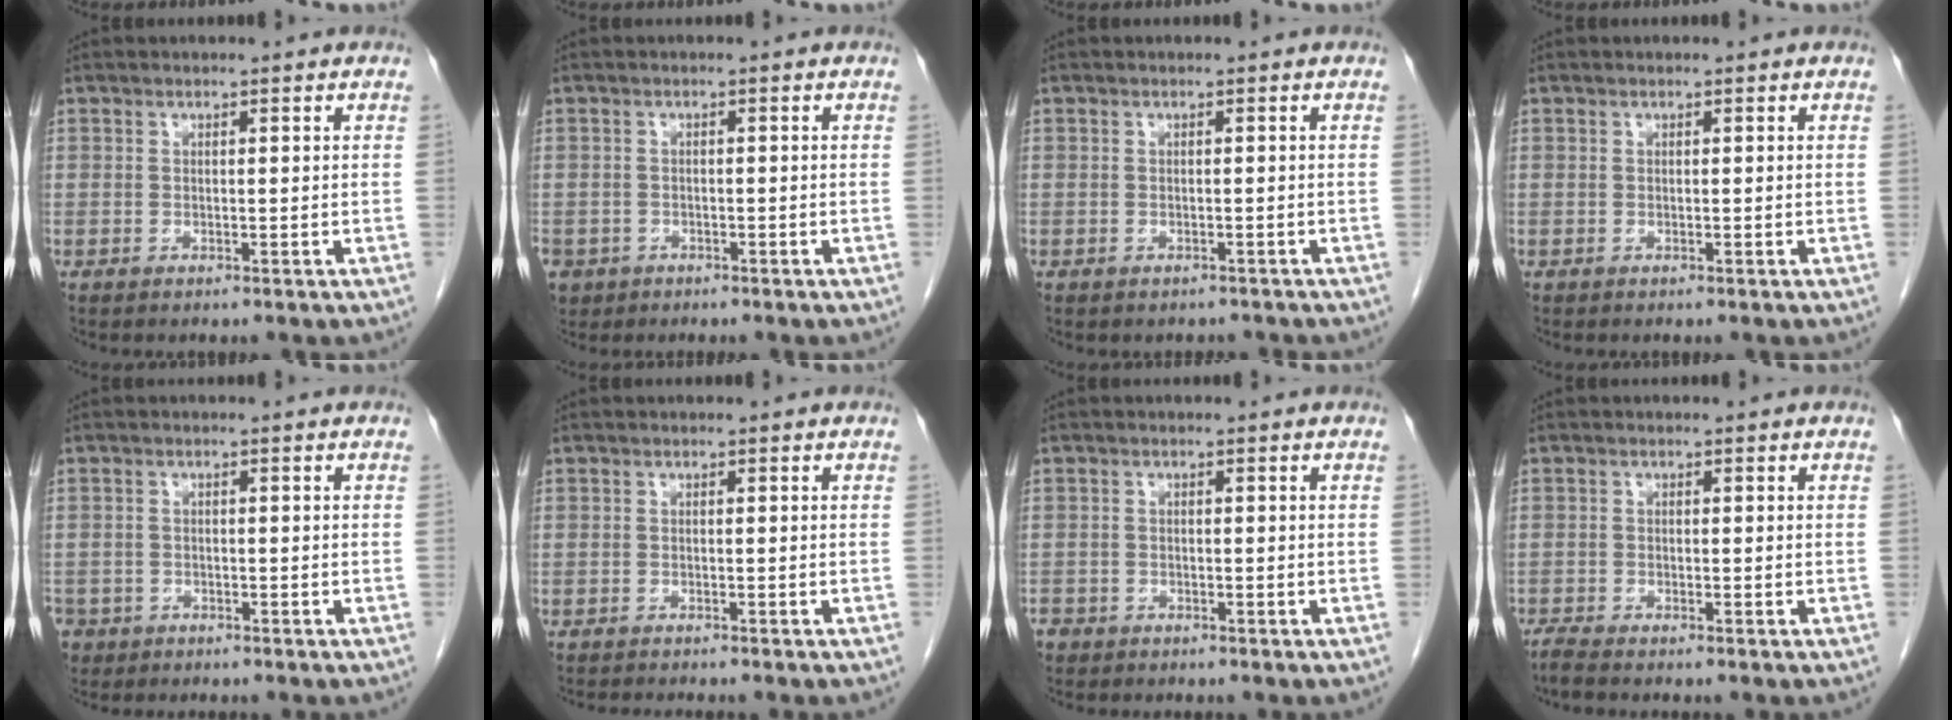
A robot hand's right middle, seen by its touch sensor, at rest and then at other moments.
{"total": 5.0, "force": [-2.9, 3.9, 1.2], "torque": [-0.033, 0.000, -0.045]}
{"total": 1.6, "force": [-1.4, 0.8, 0.0], "torque": [-0.002, 0.001, -0.019]}
{"total": 0.0}
{"total": 4.8, "force": [-3.1, 3.6, 0.7], "torque": [-0.025, 0.002, -0.055]}
{"total": 3.0, "force": [-2.7, 0.3, 1.1], "torque": [-0.016, -0.005, -0.037]}
{"total": 3.0, "force": [-2.3, 1.8, 0.4], "torque": [-0.013, 0.000, -0.045]}
{"total": 1.6, "force": [-1.5, -0.2, 0.4], "torque": [-0.021, -0.008, -0.033]}